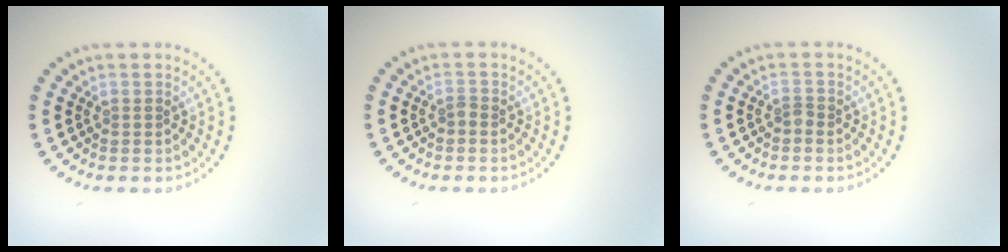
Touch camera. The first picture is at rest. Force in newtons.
{"total": 0.6, "press": 0.5, "slide": 0.4}
{"total": 0.8, "press": 0.5, "slide": 0.5}